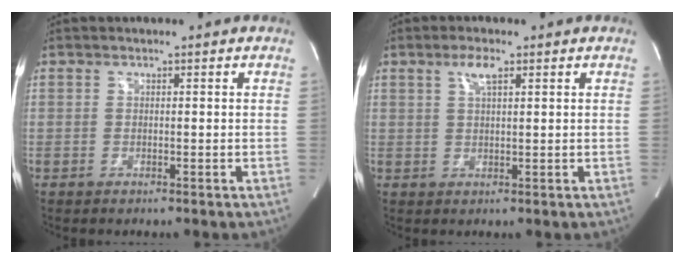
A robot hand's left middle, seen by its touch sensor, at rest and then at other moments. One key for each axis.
{"total": 2.9, "fx": 1.5, "fy": 0.5, "fz": 2.4, "tx": -0.048, "ty": 0.004, "tz": 0.029}